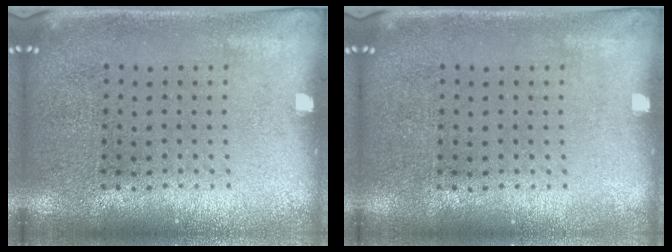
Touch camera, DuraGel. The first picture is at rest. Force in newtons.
{"total": 0.0}